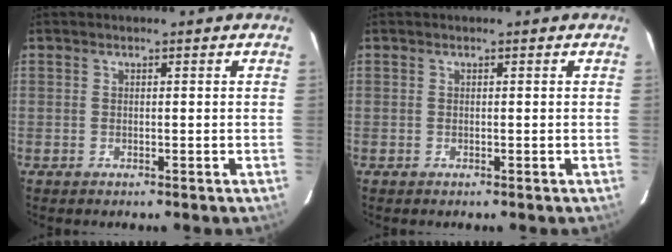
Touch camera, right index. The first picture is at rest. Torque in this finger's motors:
{"motor_torque": [0.00, 0.00, 0.02, 0.00]}